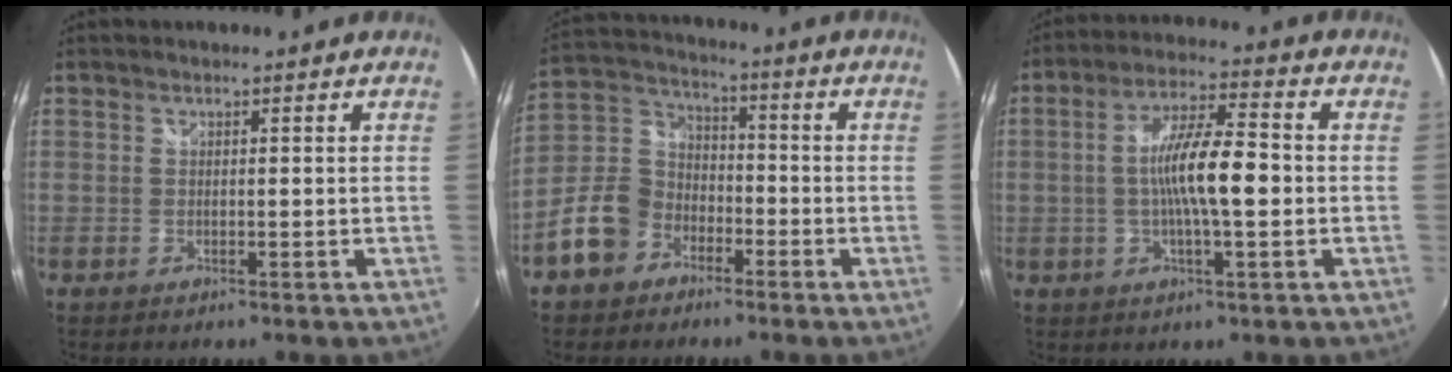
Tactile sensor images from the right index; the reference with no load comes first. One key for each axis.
{"total": 11.0, "fx": -6.2, "fy": 8.1, "fz": 4.2, "tx": -0.111, "ty": 0.032, "tz": -0.114}
{"total": 10.4, "fx": -1.1, "fy": 1.7, "fz": 10.2, "tx": -0.188, "ty": 0.005, "tz": -0.021}